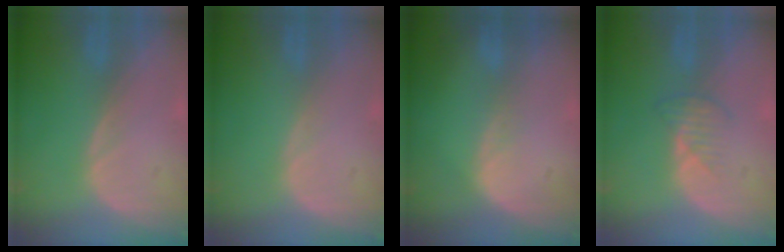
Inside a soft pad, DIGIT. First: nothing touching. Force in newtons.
{"total": 0.0}
{"total": 1.3, "press": 1.3, "slide": 0.1}
{"total": 2.8, "press": 2.7, "slide": 0.8}